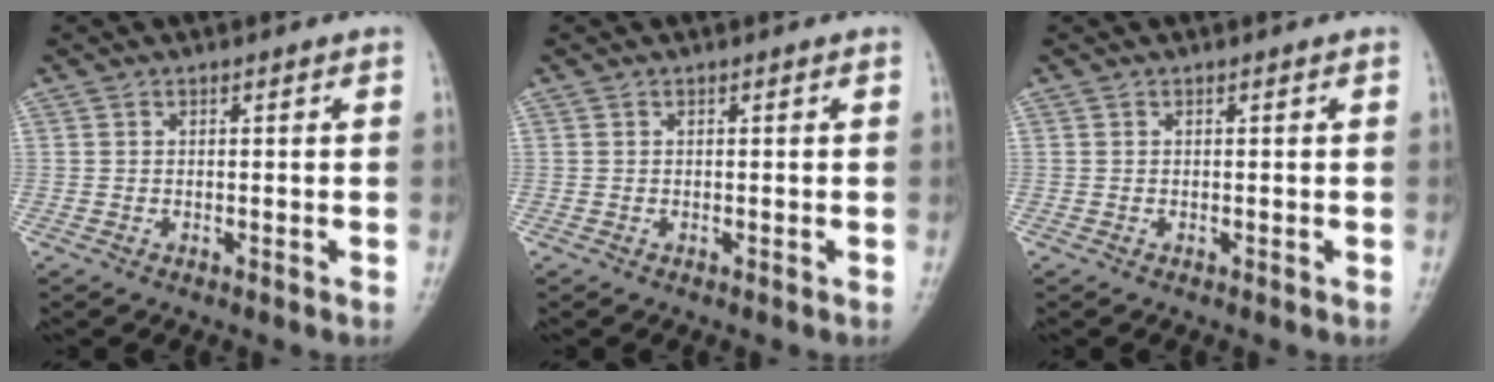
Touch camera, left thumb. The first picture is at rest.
{"total": 0.0}
{"total": 0.0}